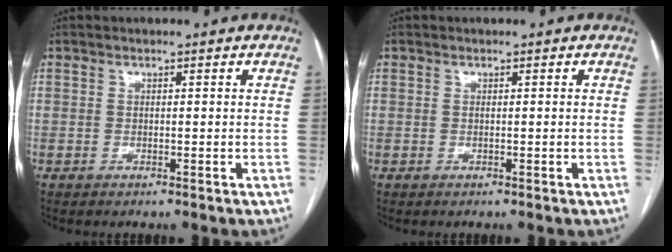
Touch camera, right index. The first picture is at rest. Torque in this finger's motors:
{"motor_torque": [0.09, 0.03, 0.03, 0.01]}